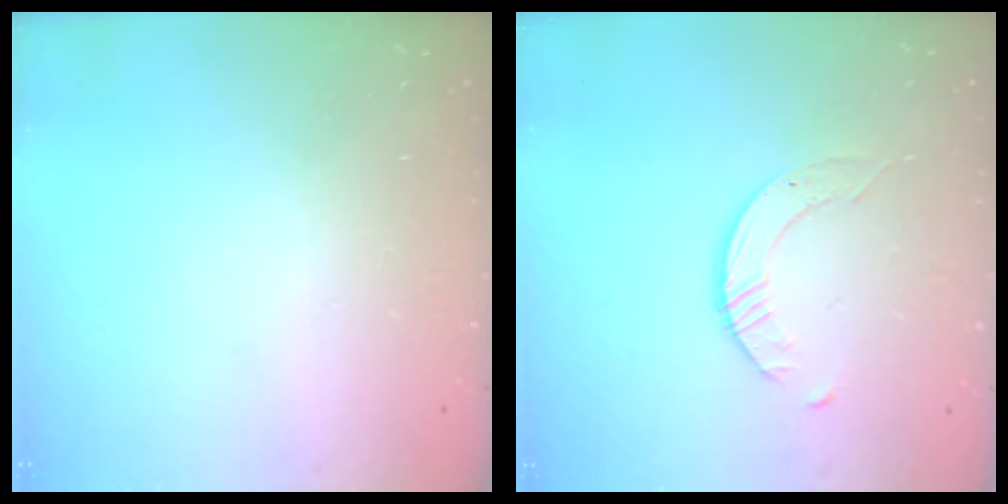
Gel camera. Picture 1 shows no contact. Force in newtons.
{"total": 3.2, "press": 3.1, "slide": 0.4}